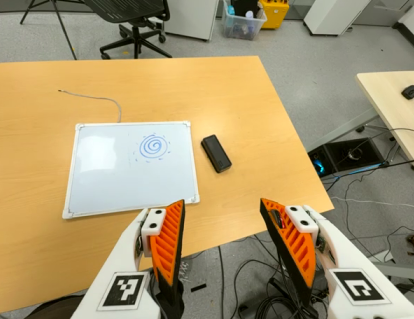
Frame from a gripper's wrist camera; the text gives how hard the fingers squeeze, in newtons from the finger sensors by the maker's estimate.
{"total": 0.0}